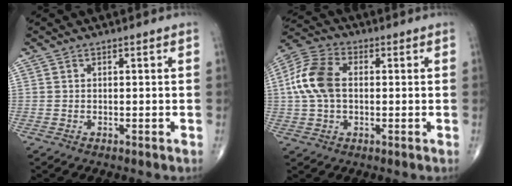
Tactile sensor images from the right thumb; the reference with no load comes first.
{"total": 11.1, "force": [0.8, 7.1, 8.5], "torque": [-0.181, 0.025, 0.009]}